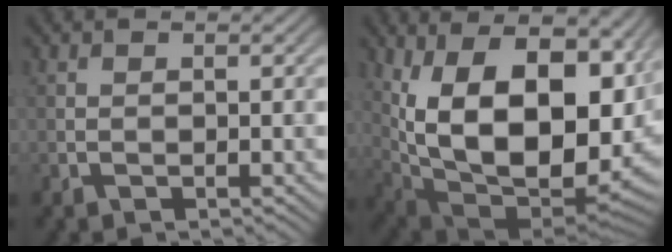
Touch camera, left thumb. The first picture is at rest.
{"total": 20.3, "force": [5.1, 10.6, 16.5], "torque": [-0.291, -0.003, 0.109]}